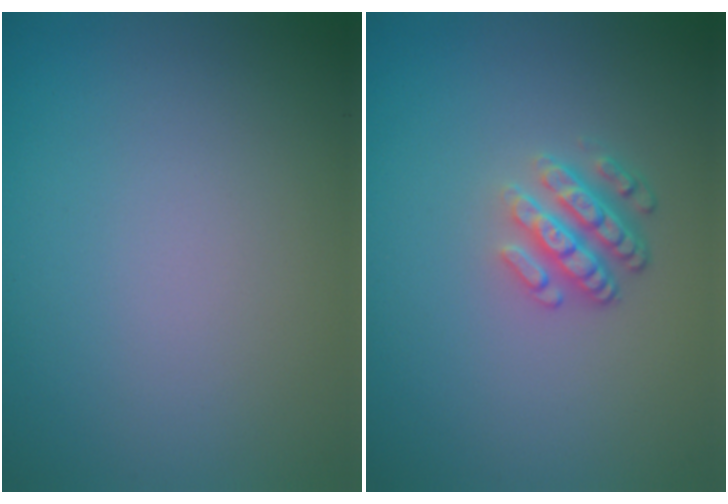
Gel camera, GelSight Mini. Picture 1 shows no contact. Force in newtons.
{"total": 3.5, "press": 2.7, "slide": 2.2}